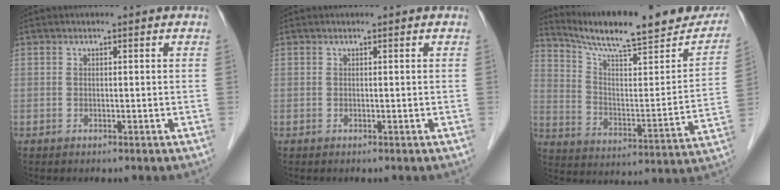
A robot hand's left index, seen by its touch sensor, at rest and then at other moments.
{"total": 0.0}
{"total": 22.8, "force": [19.5, 3.3, 11.3], "torque": [-0.173, -0.024, 0.278]}